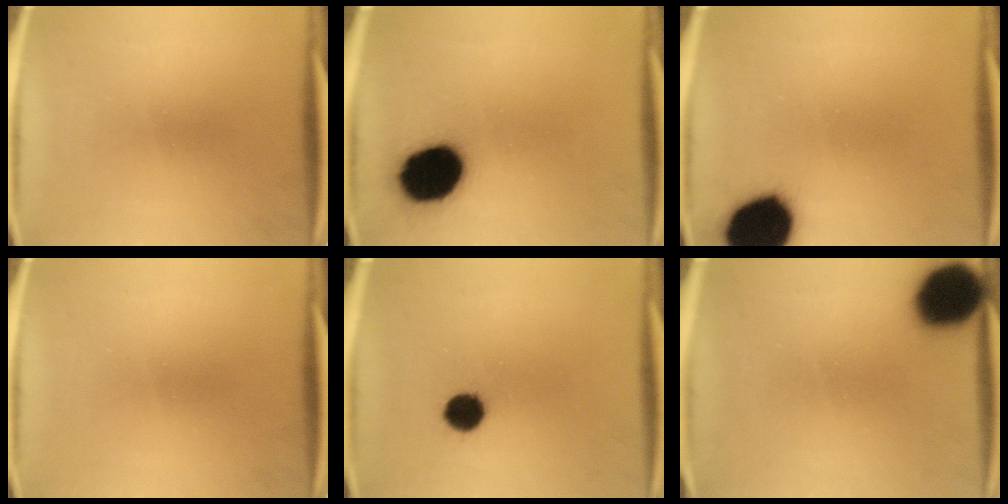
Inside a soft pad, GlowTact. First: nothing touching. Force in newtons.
{"total": 16.6}
{"total": 19.7}
{"total": 0.0}
{"total": 5.9}
{"total": 16.4}